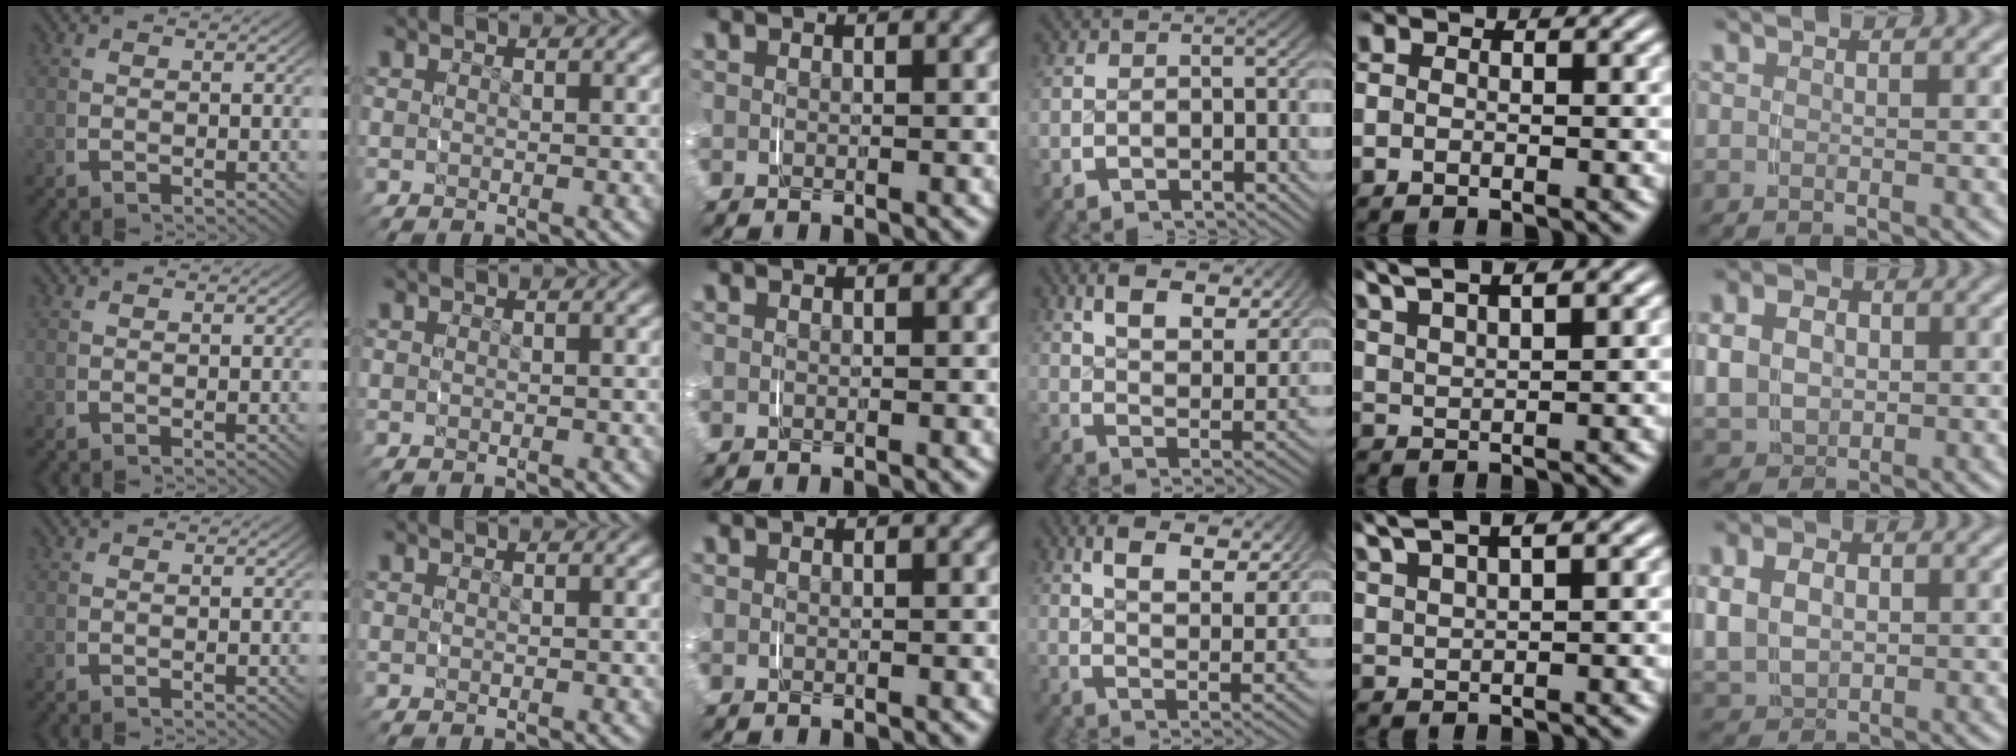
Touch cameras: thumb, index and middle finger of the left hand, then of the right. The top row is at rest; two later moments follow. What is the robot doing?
{"motion": "grasp_and_lifting", "object": "shorts"}